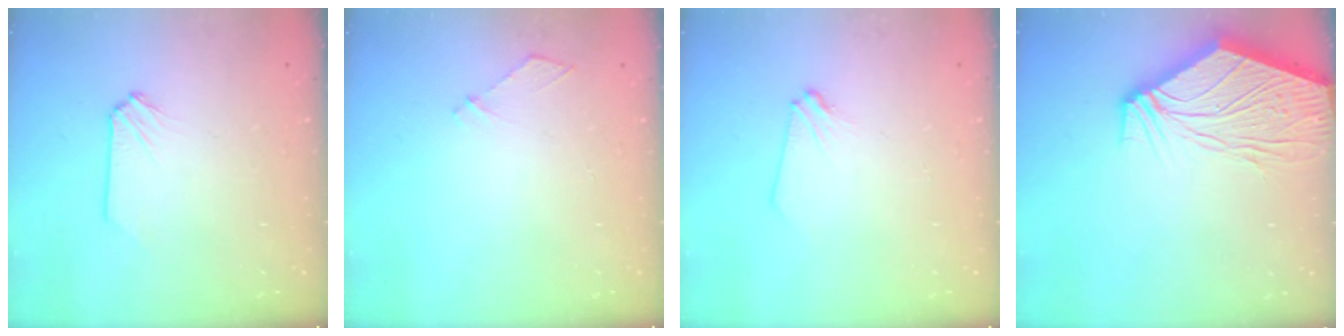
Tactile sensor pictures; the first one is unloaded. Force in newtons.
{"total": 4.2, "press": 4.1, "slide": 0.6}
{"total": 1.6, "press": 1.6, "slide": 0.3}
{"total": 14.3, "press": 14.2, "slide": 1.8}